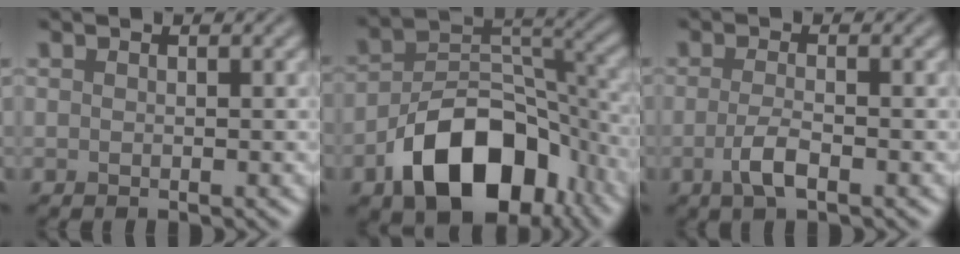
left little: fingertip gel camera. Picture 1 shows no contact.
{"total": 11.5, "force": [-5.9, 6.8, 7.2], "torque": [-0.115, 0.001, -0.106]}
{"total": 2.5, "force": [-1.0, 0.7, 2.2], "torque": [-0.047, 0.000, -0.025]}